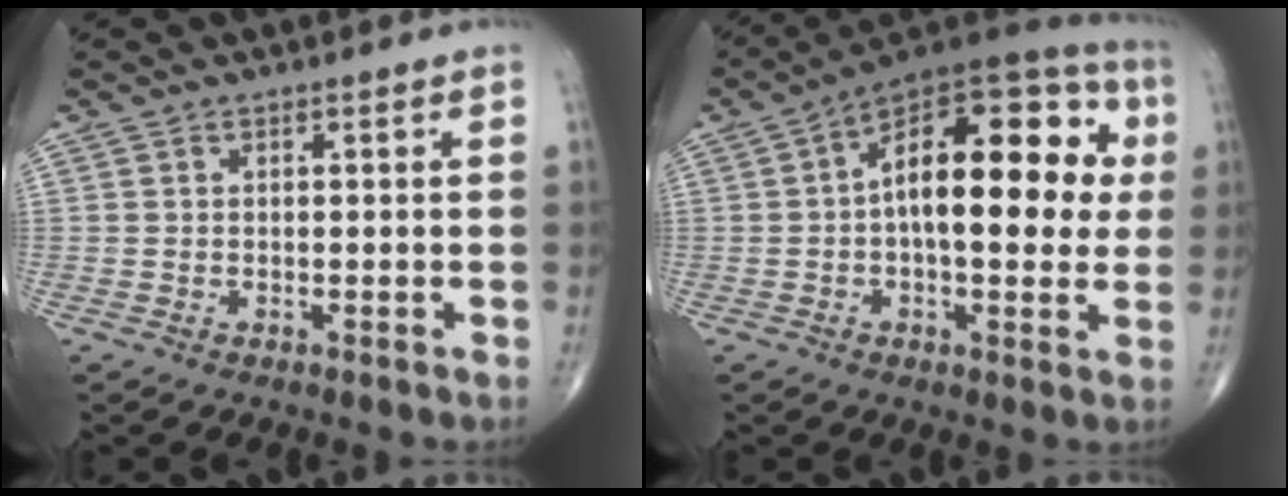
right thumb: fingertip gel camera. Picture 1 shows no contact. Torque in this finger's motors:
{"motor_torque": [0.19, 1.01, 1.33, 0.09, 0.13]}